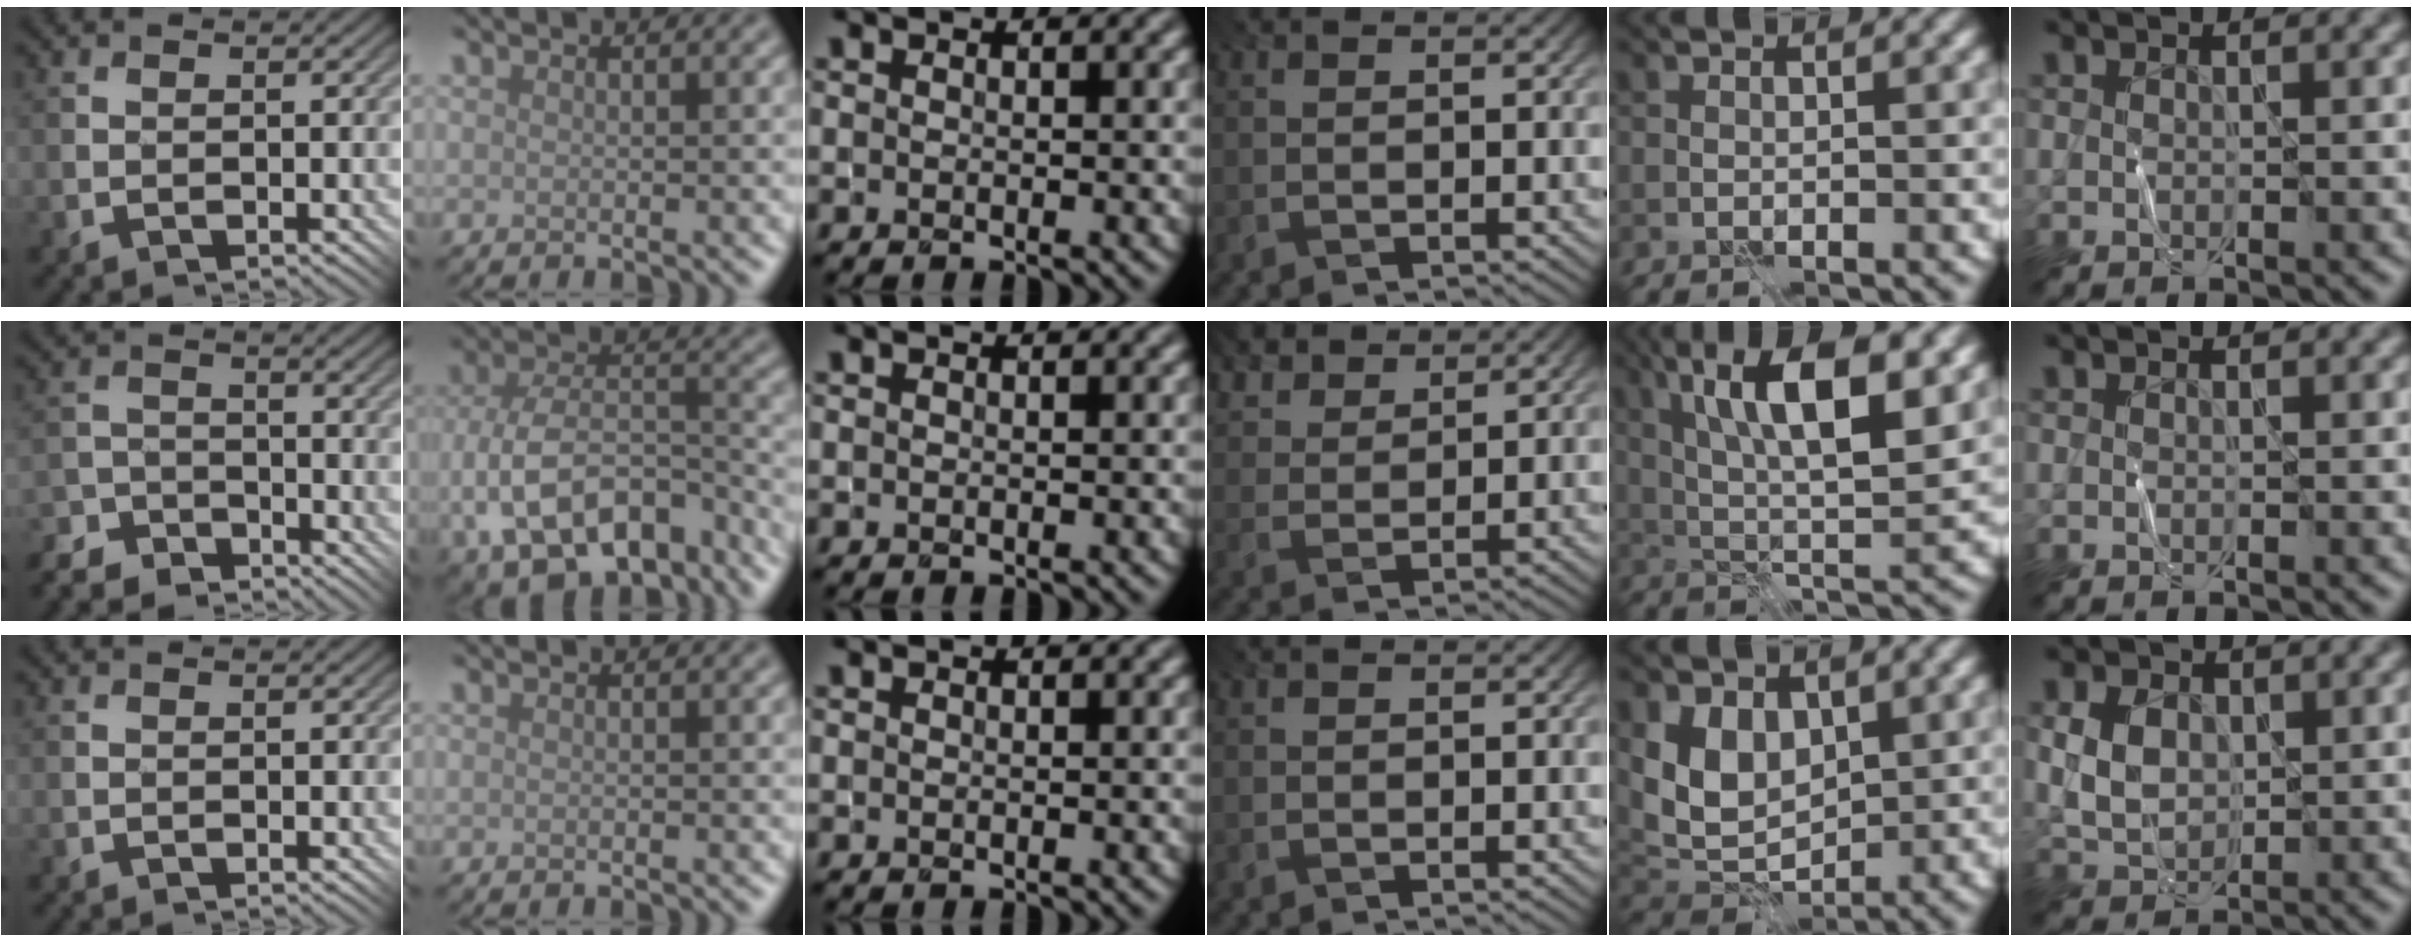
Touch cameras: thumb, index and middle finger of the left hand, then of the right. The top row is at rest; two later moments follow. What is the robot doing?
{"motion": "fold", "object": "shorts"}